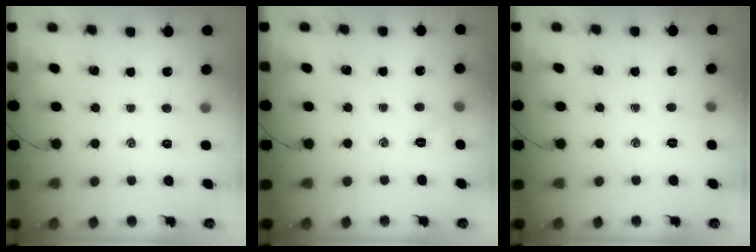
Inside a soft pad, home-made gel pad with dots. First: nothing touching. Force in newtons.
{"total": 2.6, "press": 2.6, "slide": 0.6}
{"total": 3.6, "press": 3.4, "slide": 1.1}